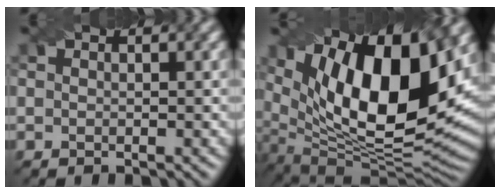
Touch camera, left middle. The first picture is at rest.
{"total": 16.4, "force": [5.6, 7.1, 13.7], "torque": [-0.228, 0.005, 0.091]}